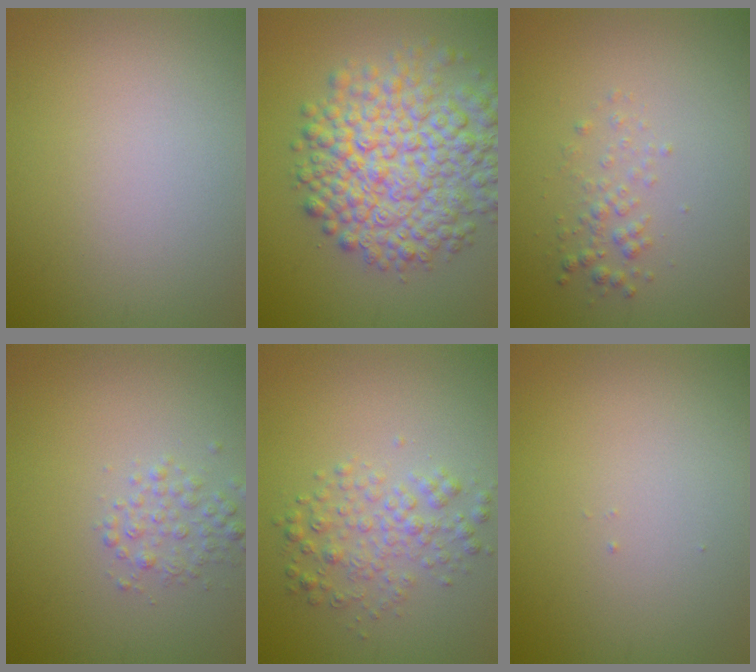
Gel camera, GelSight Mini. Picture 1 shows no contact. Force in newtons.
{"total": 9.9, "press": 9.9, "slide": 0.3}
{"total": 1.5, "press": 1.5, "slide": 0.1}
{"total": 2.0, "press": 2.0, "slide": 0.1}
{"total": 3.0, "press": 3.0, "slide": 0.1}
{"total": 0.0}